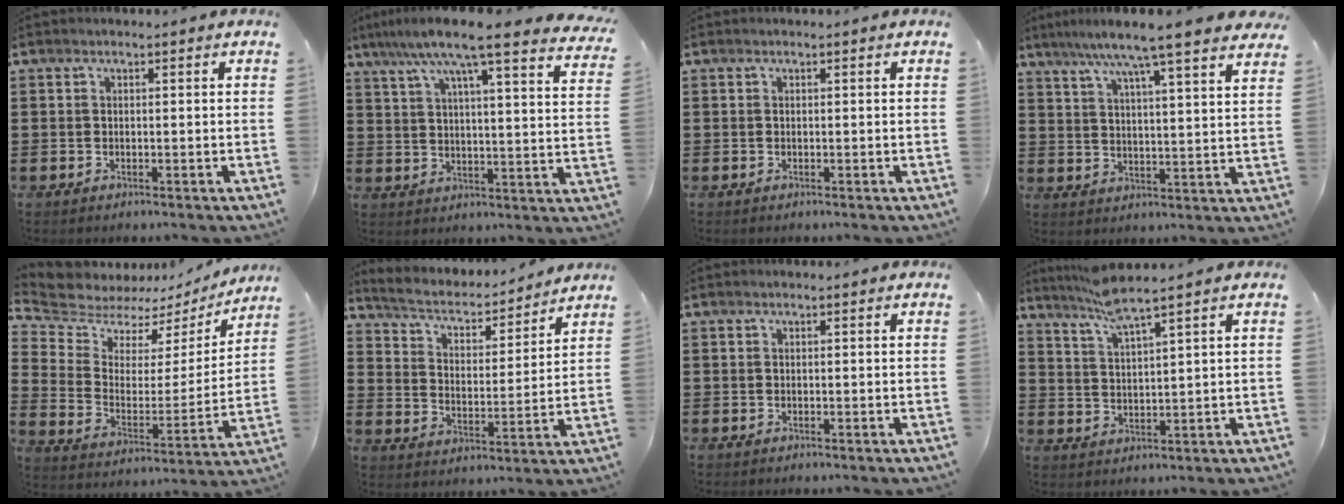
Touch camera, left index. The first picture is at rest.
{"total": 9.8, "force": [7.8, 0.2, 6.0], "torque": [-0.136, -0.035, 0.127]}
{"total": 0.0}
{"total": 7.9, "force": [6.5, -0.9, 4.3], "torque": [-0.106, -0.031, 0.108]}
{"total": 6.6, "force": [6.1, 2.5, 0.5], "torque": [-0.053, -0.044, 0.106]}
{"total": 3.7, "force": [3.3, 1.1, 1.3], "torque": [-0.044, -0.026, 0.047]}
{"total": 0.0}
{"total": 5.2, "force": [4.2, -0.5, 3.0], "torque": [-0.071, -0.014, 0.073]}